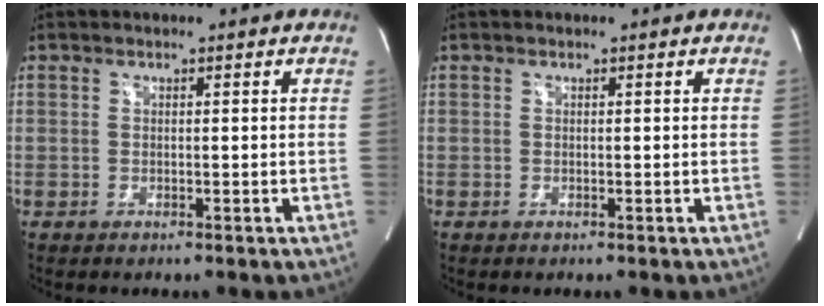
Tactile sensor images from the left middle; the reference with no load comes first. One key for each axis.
{"total": 0.0}